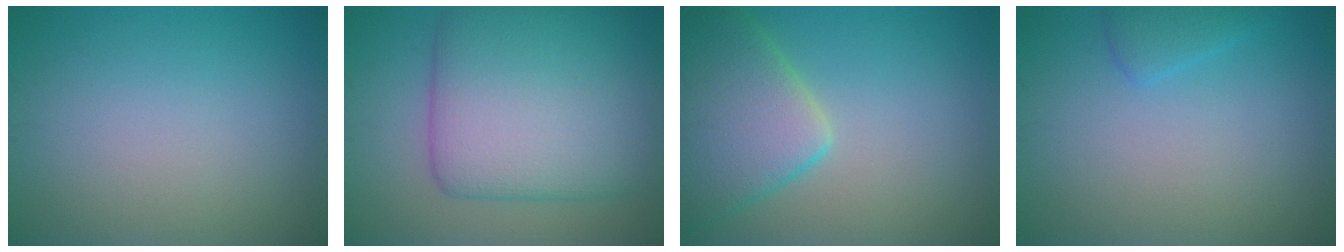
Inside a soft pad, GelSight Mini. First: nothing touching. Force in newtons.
{"total": 11.1, "press": 11.1, "slide": 0.1}
{"total": 7.4, "press": 7.3, "slide": 0.6}
{"total": 1.6, "press": 1.6, "slide": 0.1}